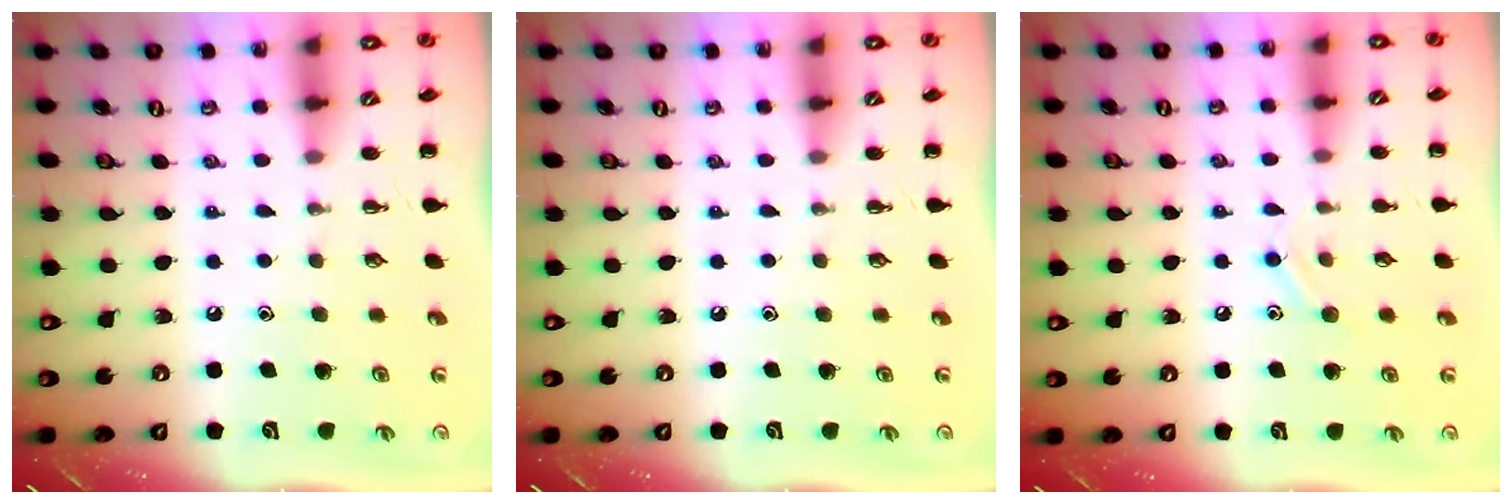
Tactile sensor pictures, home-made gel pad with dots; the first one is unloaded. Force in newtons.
{"total": 0.0}
{"total": 7.6, "press": 7.5, "slide": 1.4}